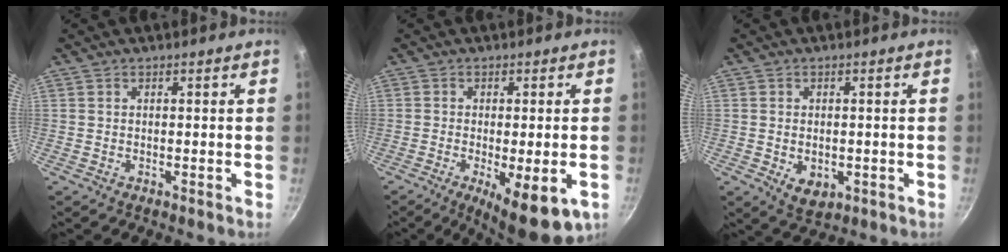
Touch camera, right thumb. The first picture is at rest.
{"total": 12.3, "force": [-4.9, 4.1, 10.5], "torque": [-0.139, -0.010, -0.062]}
{"total": 4.8, "force": [-1.2, 3.2, 3.4], "torque": [-0.044, 0.000, -0.007]}